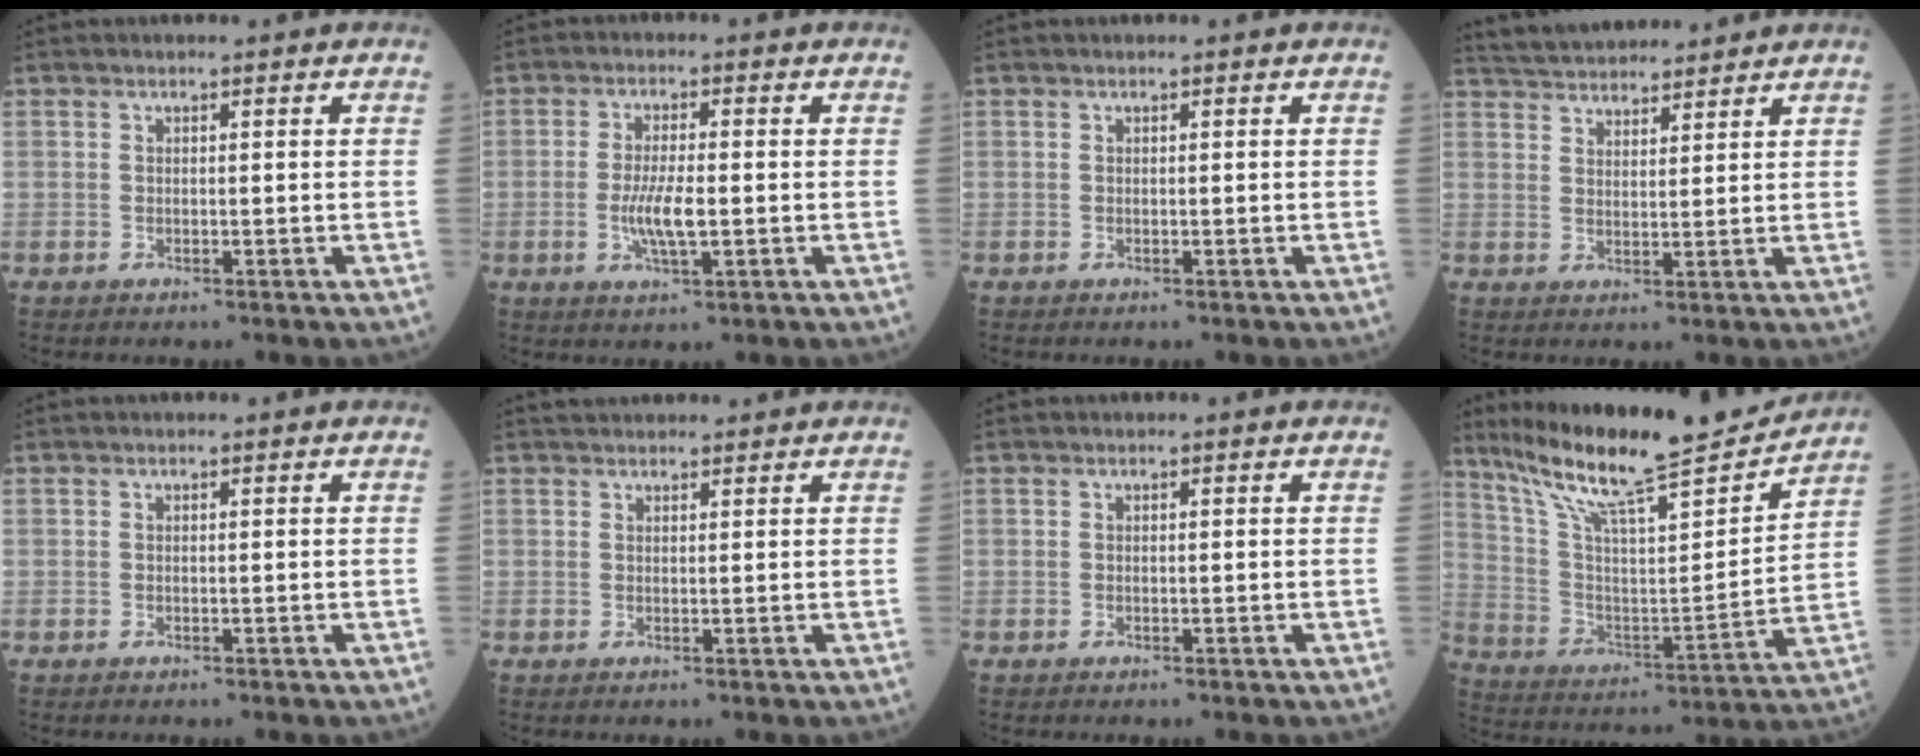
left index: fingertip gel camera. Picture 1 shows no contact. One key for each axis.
{"total": 5.4, "fx": -1.0, "fy": 1.1, "fz": 5.2, "tx": -0.109, "ty": -0.008, "tz": -0.018}
{"total": 0.0}
{"total": 10.0, "fx": 9.4, "fy": 1.8, "fz": 2.6, "tx": -0.048, "ty": 0.030, "tz": 0.154}
{"total": 0.0}
{"total": 4.3, "fx": 4.0, "fy": 0.9, "fz": 1.2, "tx": -0.011, "ty": 0.035, "tz": 0.059}
{"total": 0.0}
{"total": 22.2, "fx": 19.1, "fy": 1.5, "fz": 11.2, "tx": -0.194, "ty": -0.006, "tz": 0.312}